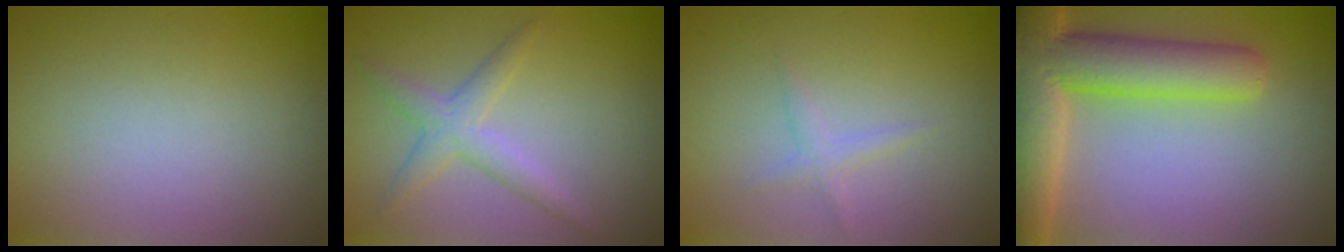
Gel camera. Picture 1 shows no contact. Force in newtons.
{"total": 1.7, "press": 1.7, "slide": 0.2}
{"total": 1.0, "press": 1.0, "slide": 0.0}
{"total": 9.6, "press": 9.6, "slide": 0.7}